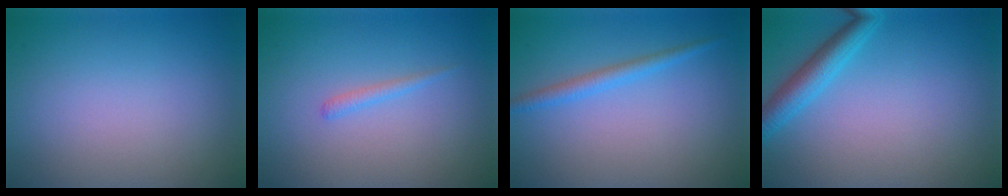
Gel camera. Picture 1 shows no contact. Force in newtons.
{"total": 0.9, "press": 0.9, "slide": 0.1}
{"total": 1.8, "press": 1.8, "slide": 0.1}
{"total": 3.0, "press": 3.0, "slide": 0.1}